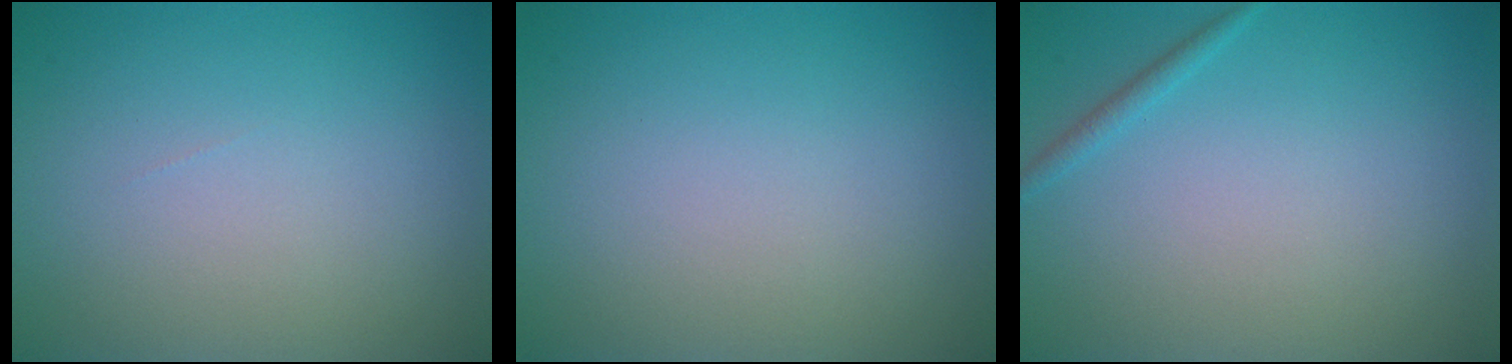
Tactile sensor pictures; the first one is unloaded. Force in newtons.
{"total": 0.0}
{"total": 0.9, "press": 0.9, "slide": 0.1}